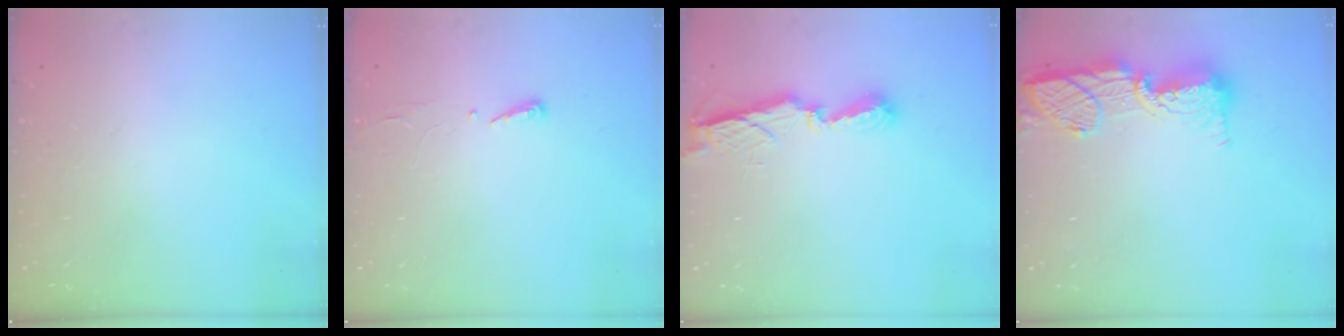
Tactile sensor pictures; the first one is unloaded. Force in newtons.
{"total": 2.9, "press": 2.9, "slide": 0.4}
{"total": 7.2, "press": 7.2, "slide": 0.2}
{"total": 16.3, "press": 16.3, "slide": 1.3}